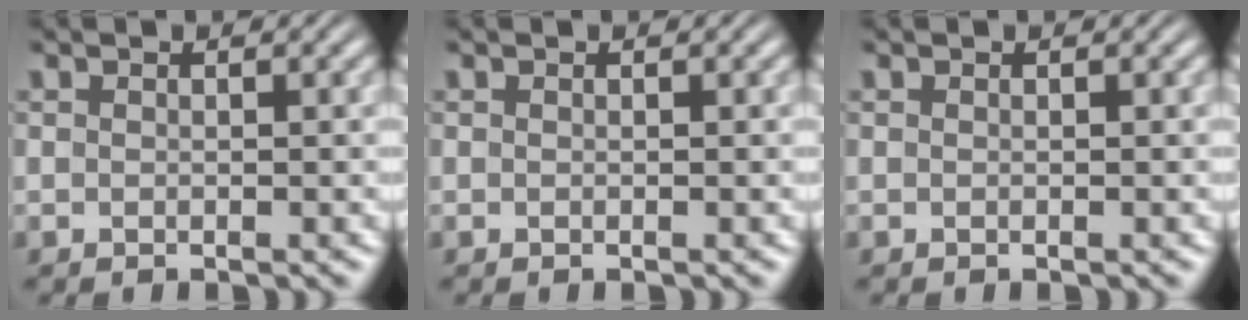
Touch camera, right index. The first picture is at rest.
{"total": 0.0}
{"total": 0.0}